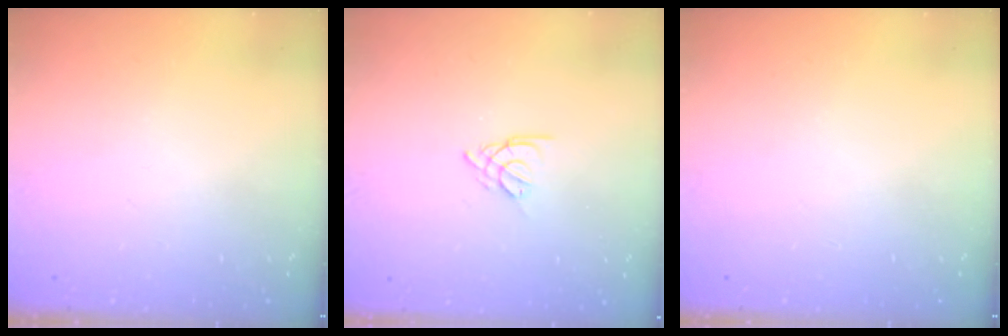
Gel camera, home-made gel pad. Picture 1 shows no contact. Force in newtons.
{"total": 3.8, "press": 3.8, "slide": 0.6}
{"total": 0.0}